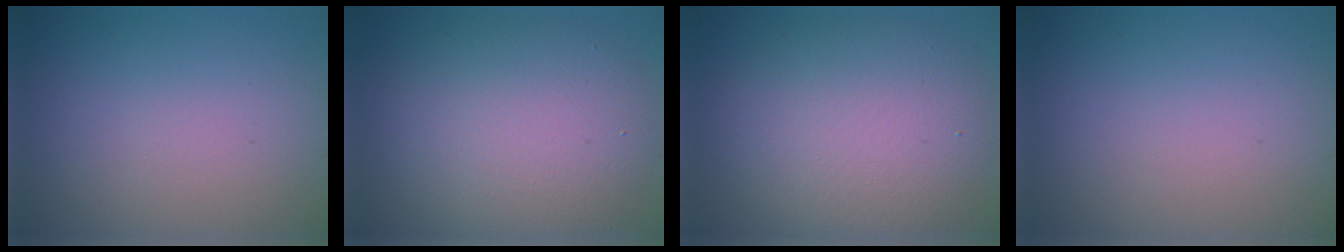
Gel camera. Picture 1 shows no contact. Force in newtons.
{"total": 8.8, "press": 8.8, "slide": 0.5}
{"total": 9.0, "press": 9.0, "slide": 0.2}
{"total": 0.0}